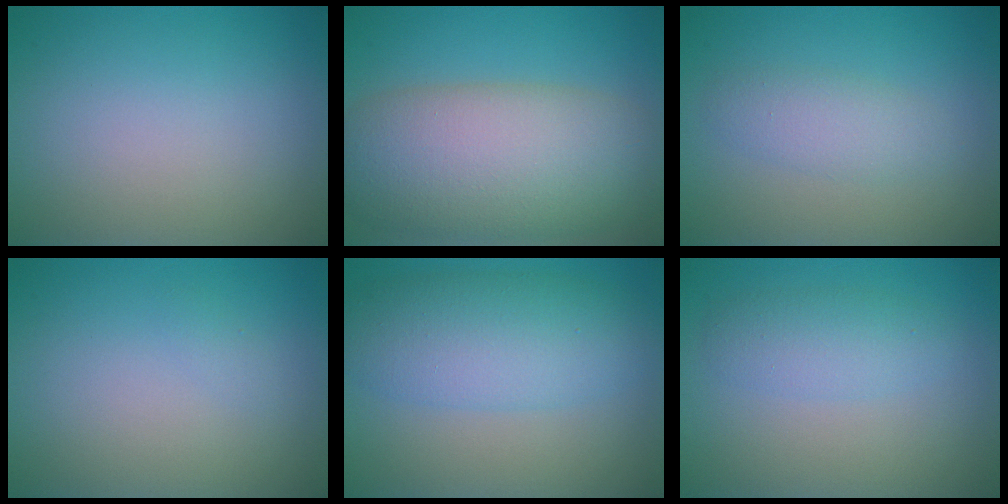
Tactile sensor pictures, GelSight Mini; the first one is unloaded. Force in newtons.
{"total": 10.8, "press": 10.8, "slide": 0.5}
{"total": 2.3, "press": 2.3, "slide": 0.1}
{"total": 0.5, "press": 0.5, "slide": 0.0}
{"total": 6.3, "press": 6.3, "slide": 0.0}
{"total": 2.5, "press": 2.5, "slide": 0.2}